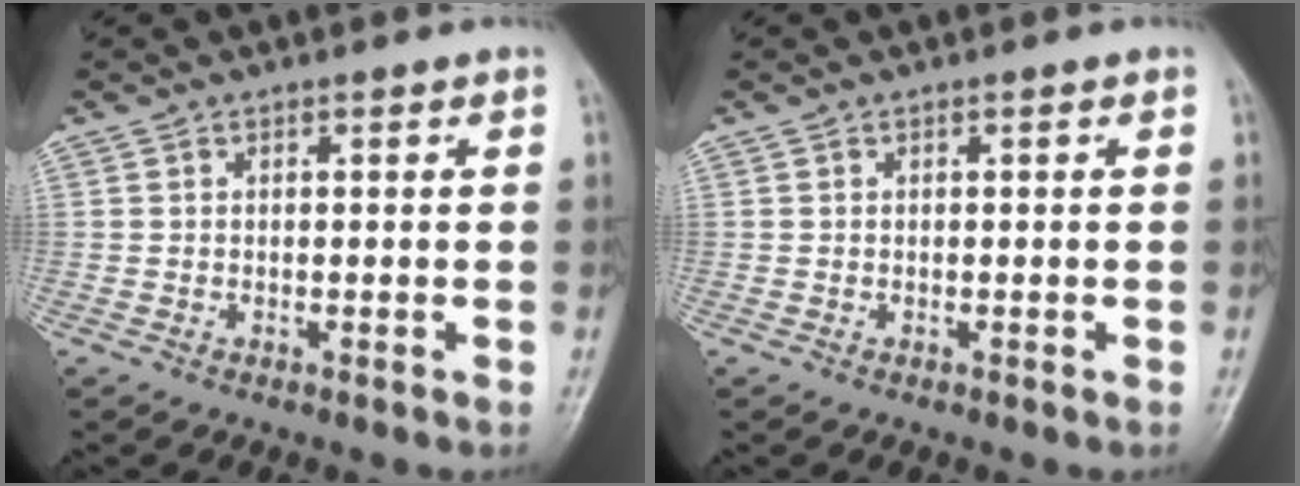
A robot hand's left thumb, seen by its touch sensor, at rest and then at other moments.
{"total": 0.0}